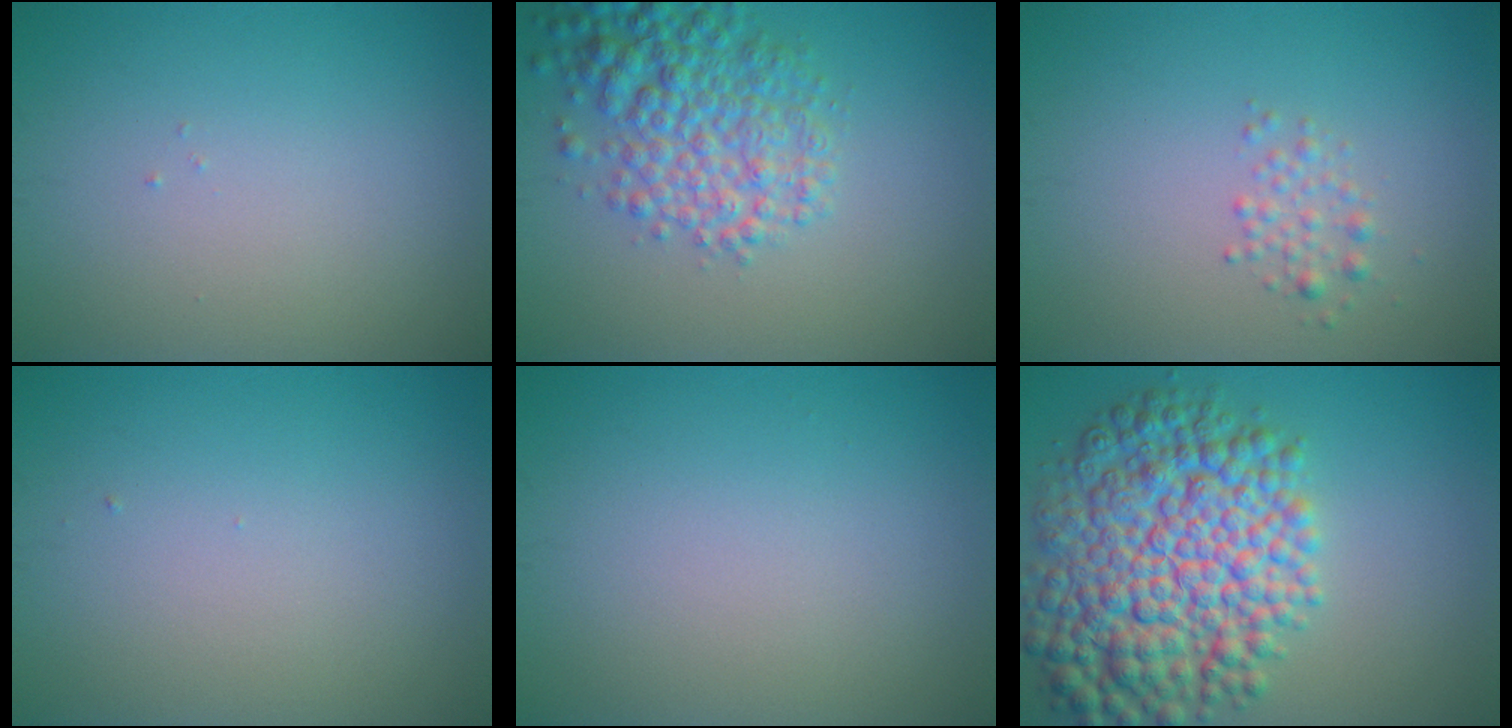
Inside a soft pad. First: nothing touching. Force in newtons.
{"total": 5.7, "press": 5.7, "slide": 0.2}
{"total": 1.4, "press": 1.4, "slide": 0.0}
{"total": 0.0}
{"total": 0.0}
{"total": 11.4, "press": 11.4, "slide": 0.1}